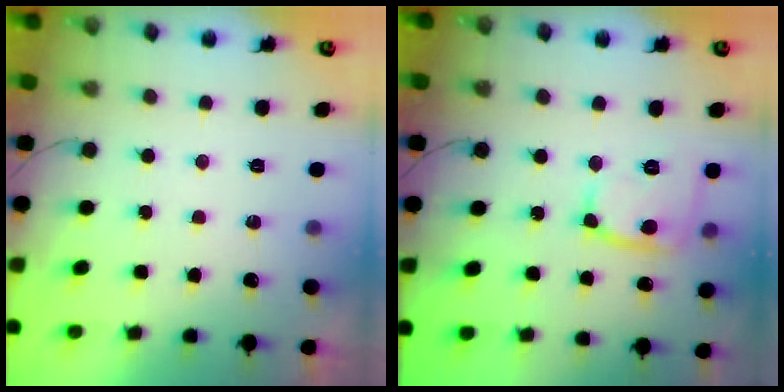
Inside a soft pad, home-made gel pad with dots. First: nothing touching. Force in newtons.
{"total": 12.8, "press": 12.7, "slide": 1.4}